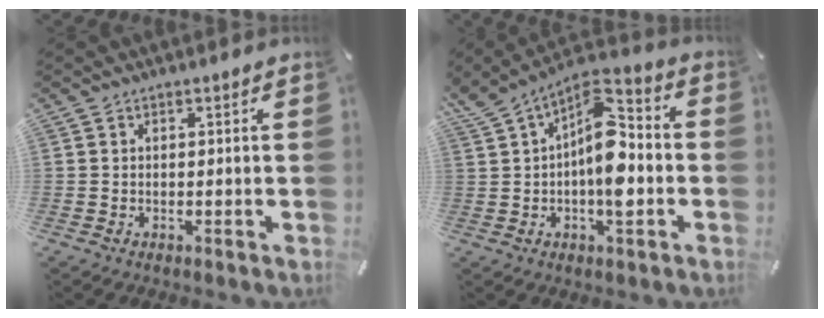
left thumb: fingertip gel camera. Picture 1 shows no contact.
{"total": 12.9, "force": [-0.8, 6.4, 11.2], "torque": [-0.195, -0.005, -0.018]}